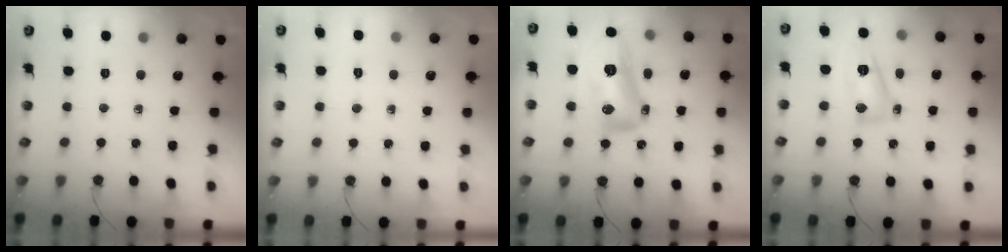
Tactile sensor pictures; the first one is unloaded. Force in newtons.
{"total": 2.8, "press": 2.7, "slide": 0.4}
{"total": 17.4, "press": 17.1, "slide": 3.1}
{"total": 10.5, "press": 10.5, "slide": 1.1}